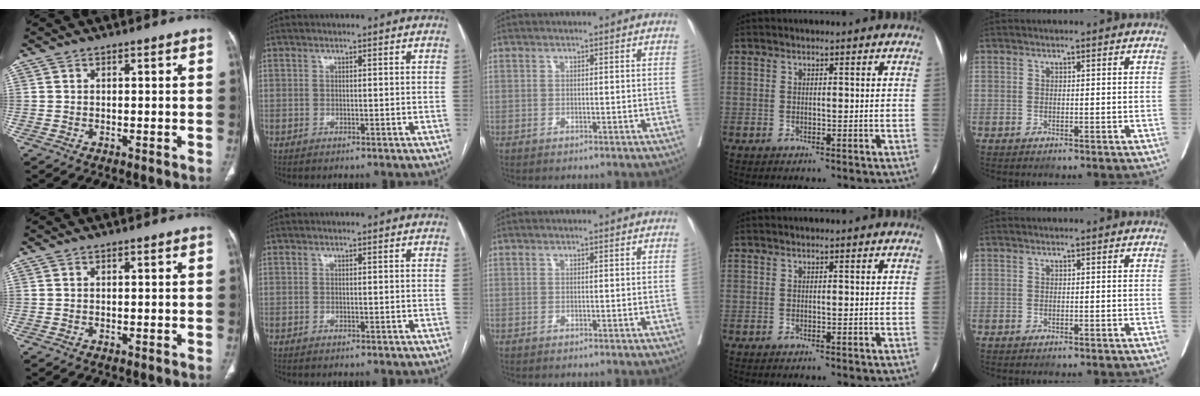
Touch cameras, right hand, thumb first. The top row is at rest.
{}